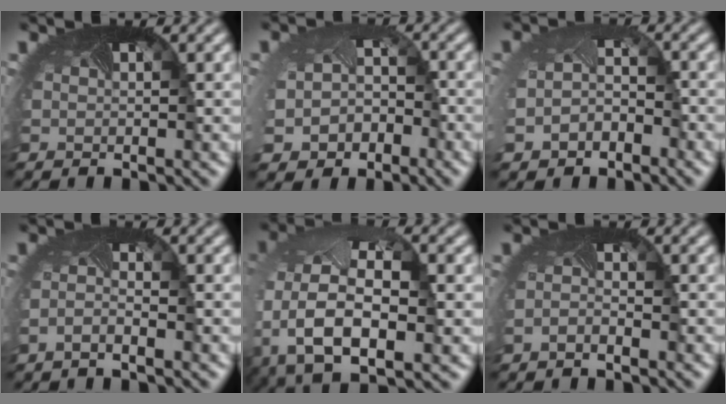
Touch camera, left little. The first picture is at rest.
{"total": 5.0, "force": [-2.3, 4.0, 2.1], "torque": [-0.048, -0.029, -0.026]}
{"total": 3.4, "force": [-2.0, 2.4, 1.4], "torque": [-0.048, -0.018, -0.037]}
{"total": 1.0, "force": [-0.9, -0.4, 0.4], "torque": [-0.025, -0.007, -0.023]}
{"total": 10.6, "force": [-2.8, 6.3, 8.2], "torque": [-0.193, -0.019, -0.043]}
{"total": 0.9, "force": [-0.7, -0.4, -0.1], "torque": [-0.014, -0.006, -0.017]}